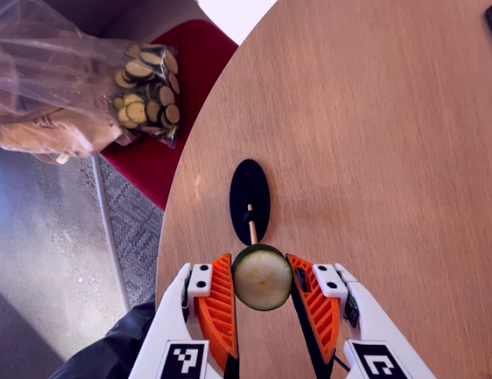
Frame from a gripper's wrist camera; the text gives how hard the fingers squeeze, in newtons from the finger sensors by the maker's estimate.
{"total": 8.7, "left": 8.4, "right": 8.9}